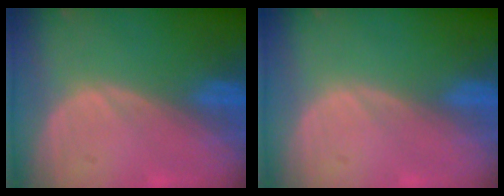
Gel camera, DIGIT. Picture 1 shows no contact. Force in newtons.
{"total": 0.0}